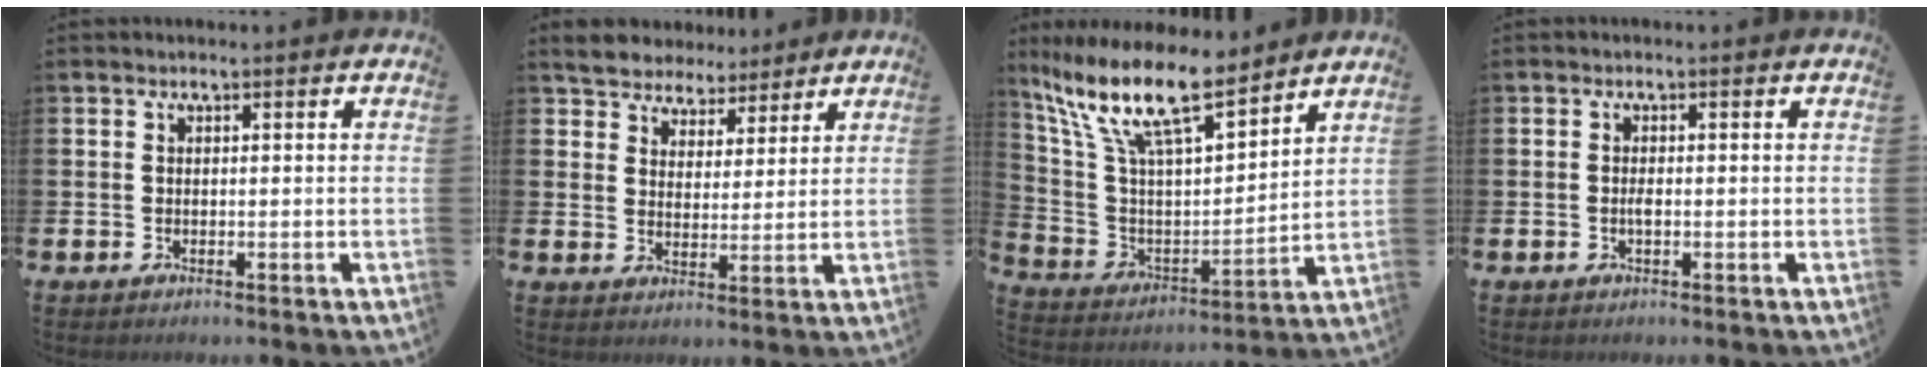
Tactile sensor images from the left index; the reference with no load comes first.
{"total": 5.2, "force": [4.9, 1.7, -0.6], "torque": [-0.015, -0.027, 0.088]}
{"total": 13.5, "force": [10.6, 3.2, 7.7], "torque": [-0.186, -0.062, 0.184]}
{"total": 1.0, "force": [-0.2, 0.3, 1.0], "torque": [-0.017, -0.001, -0.004]}